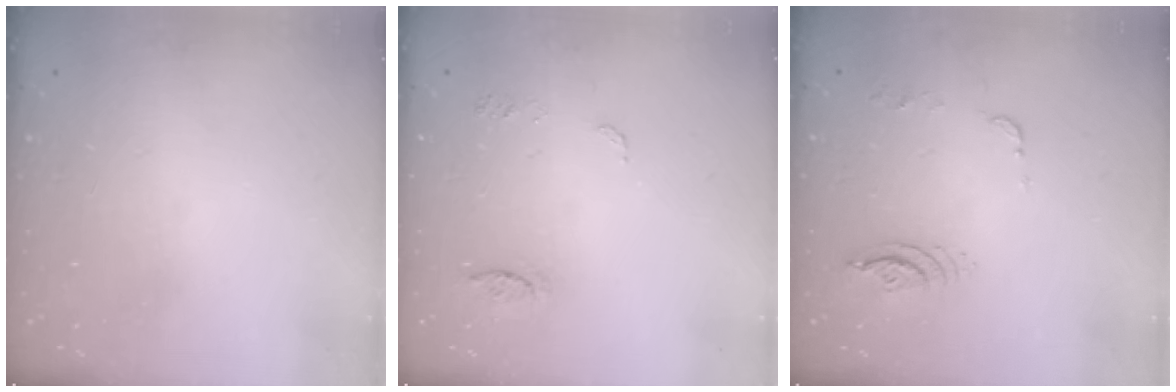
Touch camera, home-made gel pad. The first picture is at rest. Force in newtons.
{"total": 6.9, "press": 6.9, "slide": 0.5}
{"total": 6.7, "press": 6.7, "slide": 0.5}